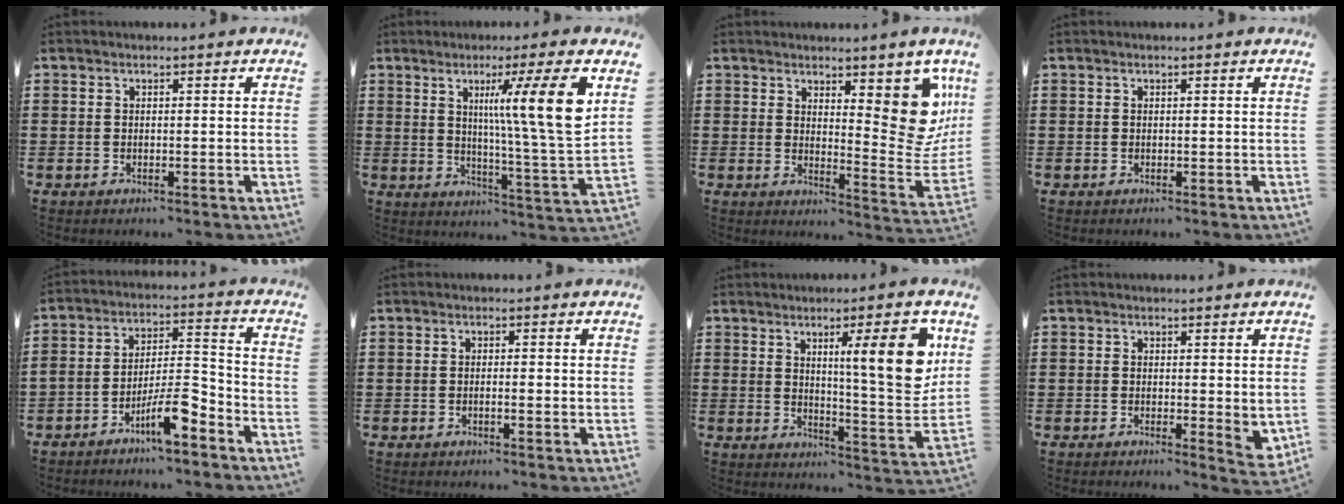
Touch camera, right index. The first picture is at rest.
{"total": 12.4, "force": [4.8, 0.0, 11.5], "torque": [-0.184, -0.017, 0.064]}
{"total": 9.7, "force": [4.9, 4.0, 7.3], "torque": [-0.089, -0.041, 0.088]}
{"total": 0.0}
{"total": 8.3, "force": [-5.5, 1.9, 5.8], "torque": [-0.104, 0.009, -0.100]}
{"total": 1.2, "force": [-0.3, 0.1, 1.2], "torque": [-0.021, -0.002, -0.006]}
{"total": 12.4, "force": [5.2, 2.1, 11.0], "torque": [-0.155, -0.024, 0.073]}
{"total": 2.2, "force": [-0.2, 0.9, 2.0], "torque": [-0.026, -0.003, -0.003]}